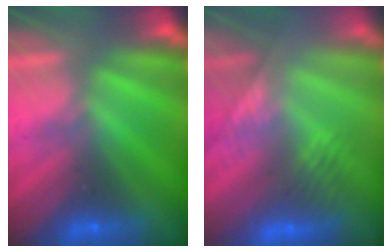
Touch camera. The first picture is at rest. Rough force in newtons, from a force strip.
{"total": 2.7}